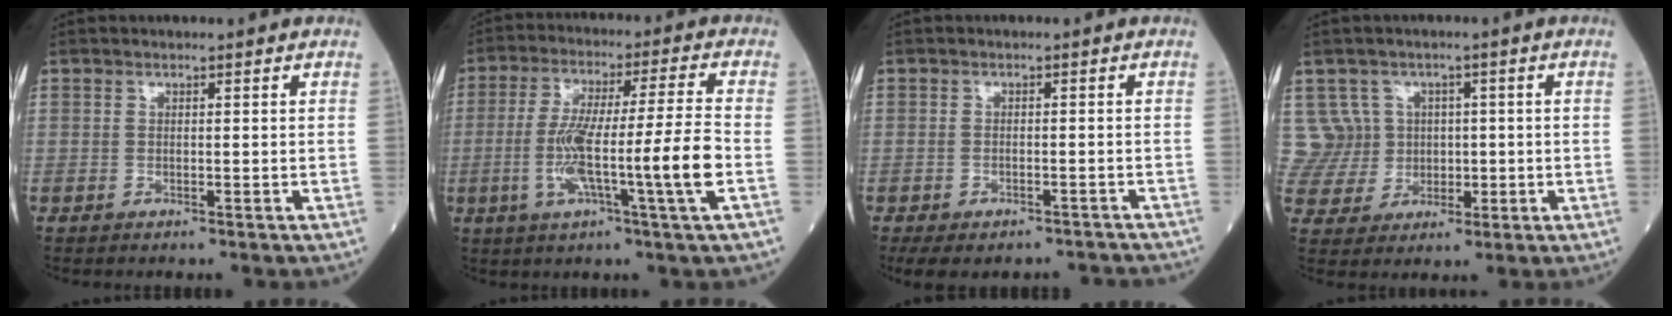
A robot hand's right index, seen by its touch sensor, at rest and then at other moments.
{"total": 13.4, "force": [-3.1, -1.1, 13.0], "torque": [-0.241, 0.000, -0.058]}
{"total": 7.9, "force": [-6.6, 3.6, 2.4], "torque": [-0.030, 0.005, -0.083]}
{"total": 8.3, "force": [1.9, 8.1, 0.1], "torque": [-0.003, 0.043, 0.050]}